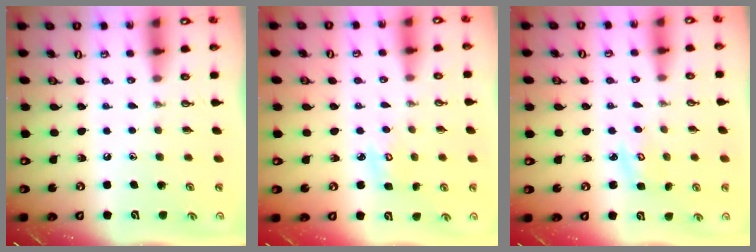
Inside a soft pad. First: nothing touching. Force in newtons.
{"total": 2.9, "press": 2.9, "slide": 0.2}
{"total": 3.3, "press": 3.3, "slide": 0.5}